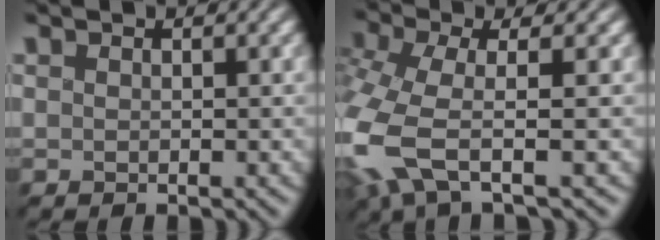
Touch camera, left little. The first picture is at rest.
{"total": 6.9, "force": [-3.4, 2.1, 5.7], "torque": [-0.157, -0.013, -0.074]}